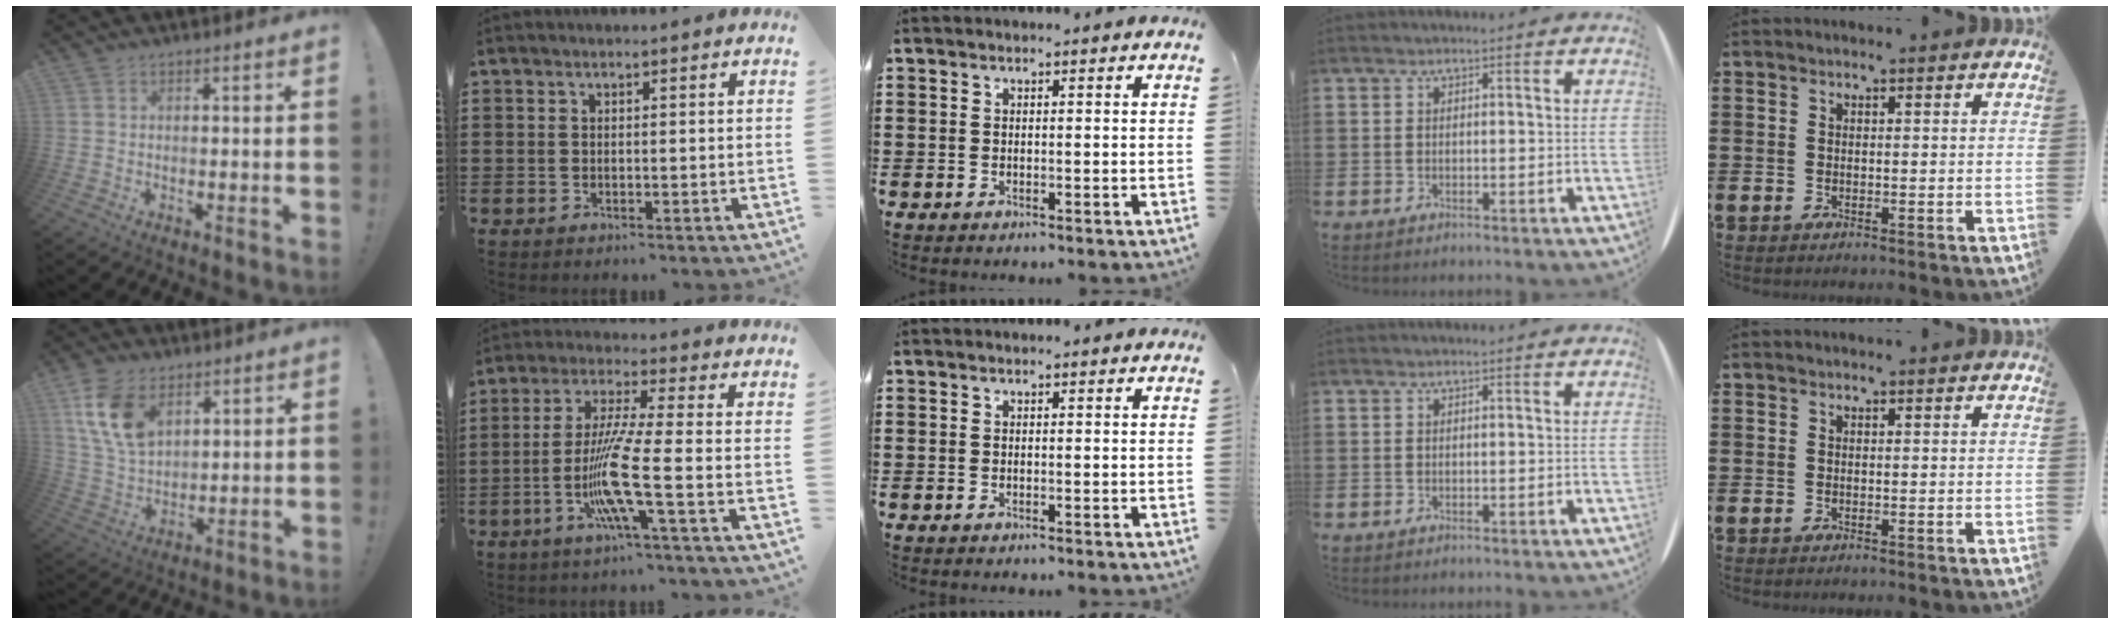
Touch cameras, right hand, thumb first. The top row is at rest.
{"thumb": {"total": 13.2, "force": [6.7, 8.3, 7.8], "torque": [-0.153, -0.022, 0.131]}, "index": {"total": 10.7, "force": [-3.4, 0.0, 10.1], "torque": [-0.213, -0.019, -0.072]}}